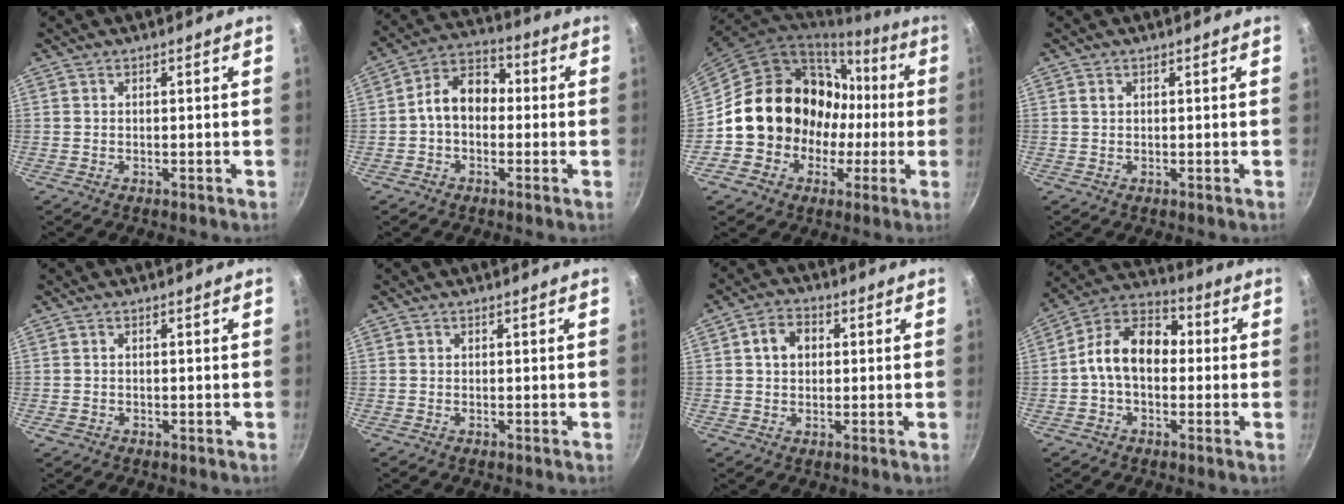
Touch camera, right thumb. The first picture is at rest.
{"total": 9.5, "force": [-0.4, 6.9, 6.4], "torque": [-0.073, 0.036, -0.028]}
{"total": 18.3, "force": [-0.8, 16.2, 8.3], "torque": [-0.106, 0.050, -0.002]}
{"total": 0.8, "force": [0.3, 0.6, 0.4], "torque": [-0.006, 0.000, 0.005]}
{"total": 1.0, "force": [-0.4, 0.8, 0.5], "torque": [-0.008, 0.002, -0.005]}
{"total": 0.0}
{"total": 5.5, "force": [1.1, 4.3, 3.3], "torque": [-0.034, 0.010, 0.010]}
{"total": 12.7, "force": [-0.3, 8.9, 9.1], "torque": [-0.118, 0.042, -0.031]}